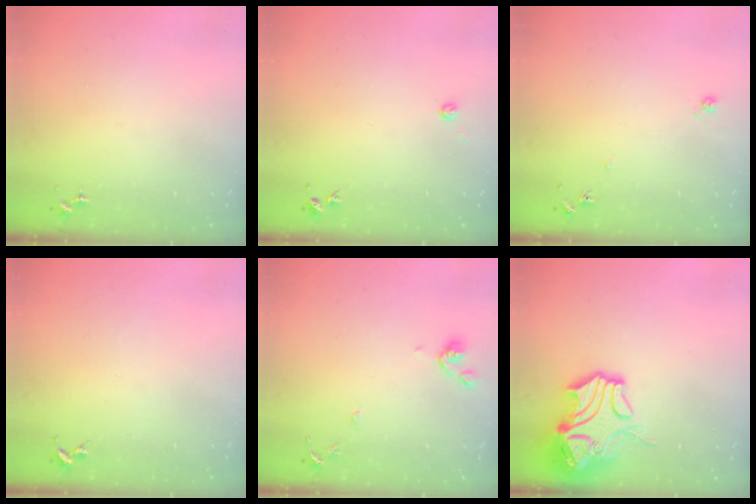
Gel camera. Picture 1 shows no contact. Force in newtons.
{"total": 3.5, "press": 3.5, "slide": 0.3}
{"total": 5.8, "press": 5.8, "slide": 0.6}
{"total": 0.0}
{"total": 8.6, "press": 8.6, "slide": 0.7}
{"total": 14.6, "press": 14.5, "slide": 2.1}